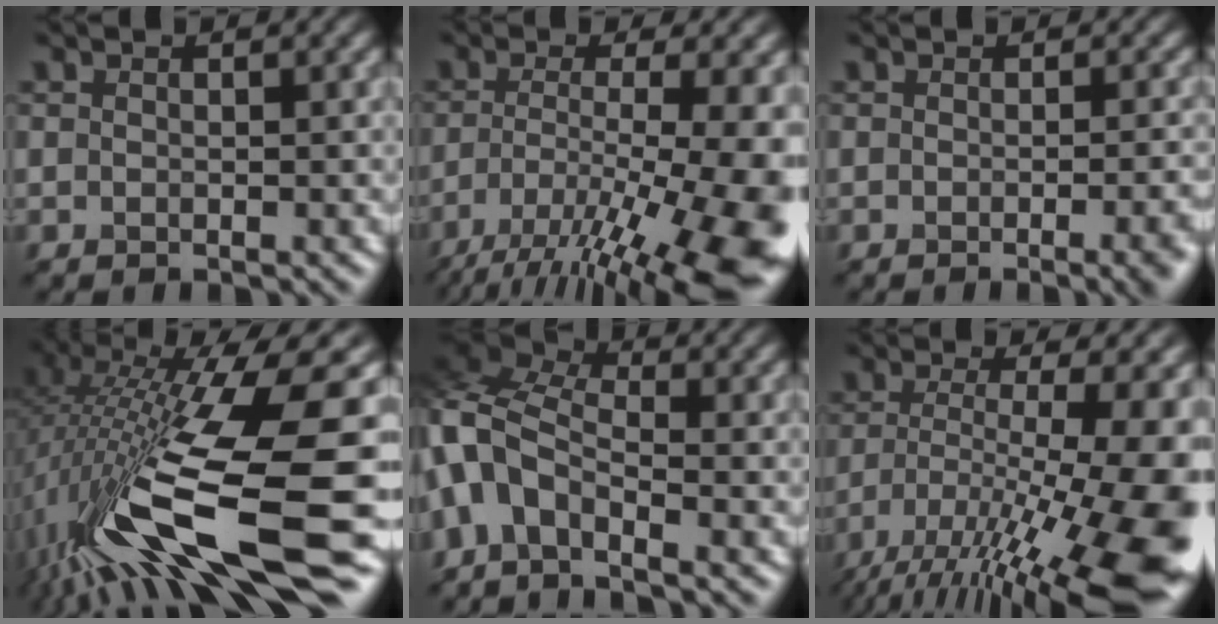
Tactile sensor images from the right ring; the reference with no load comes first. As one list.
[{"total": 16.2, "force": [-8.0, 4.9, 13.3], "torque": [-0.202, -0.030, -0.104]}, {"total": 4.4, "force": [-1.6, 1.4, 3.8], "torque": [-0.027, -0.001, -0.014]}, {"total": 15.6, "force": [-3.3, 4.0, 14.7], "torque": [-0.291, -0.004, -0.050]}, {"total": 7.5, "force": [-2.4, 4.3, 5.7], "torque": [-0.119, 0.013, -0.069]}, {"total": 18.1, "force": [-8.3, 5.2, 15.2], "torque": [-0.234, -0.026, -0.113]}]